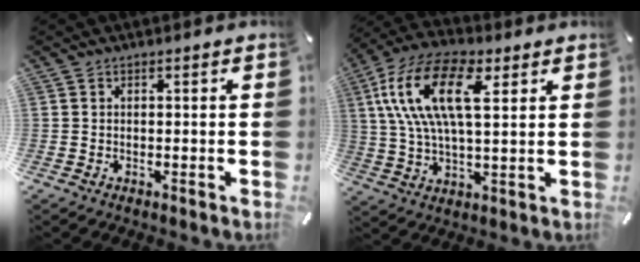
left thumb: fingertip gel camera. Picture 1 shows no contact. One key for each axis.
{"total": 16.3, "fx": 6.3, "fy": 7.3, "fz": 13.2, "tx": -0.301, "ty": -0.003, "tz": 0.107}